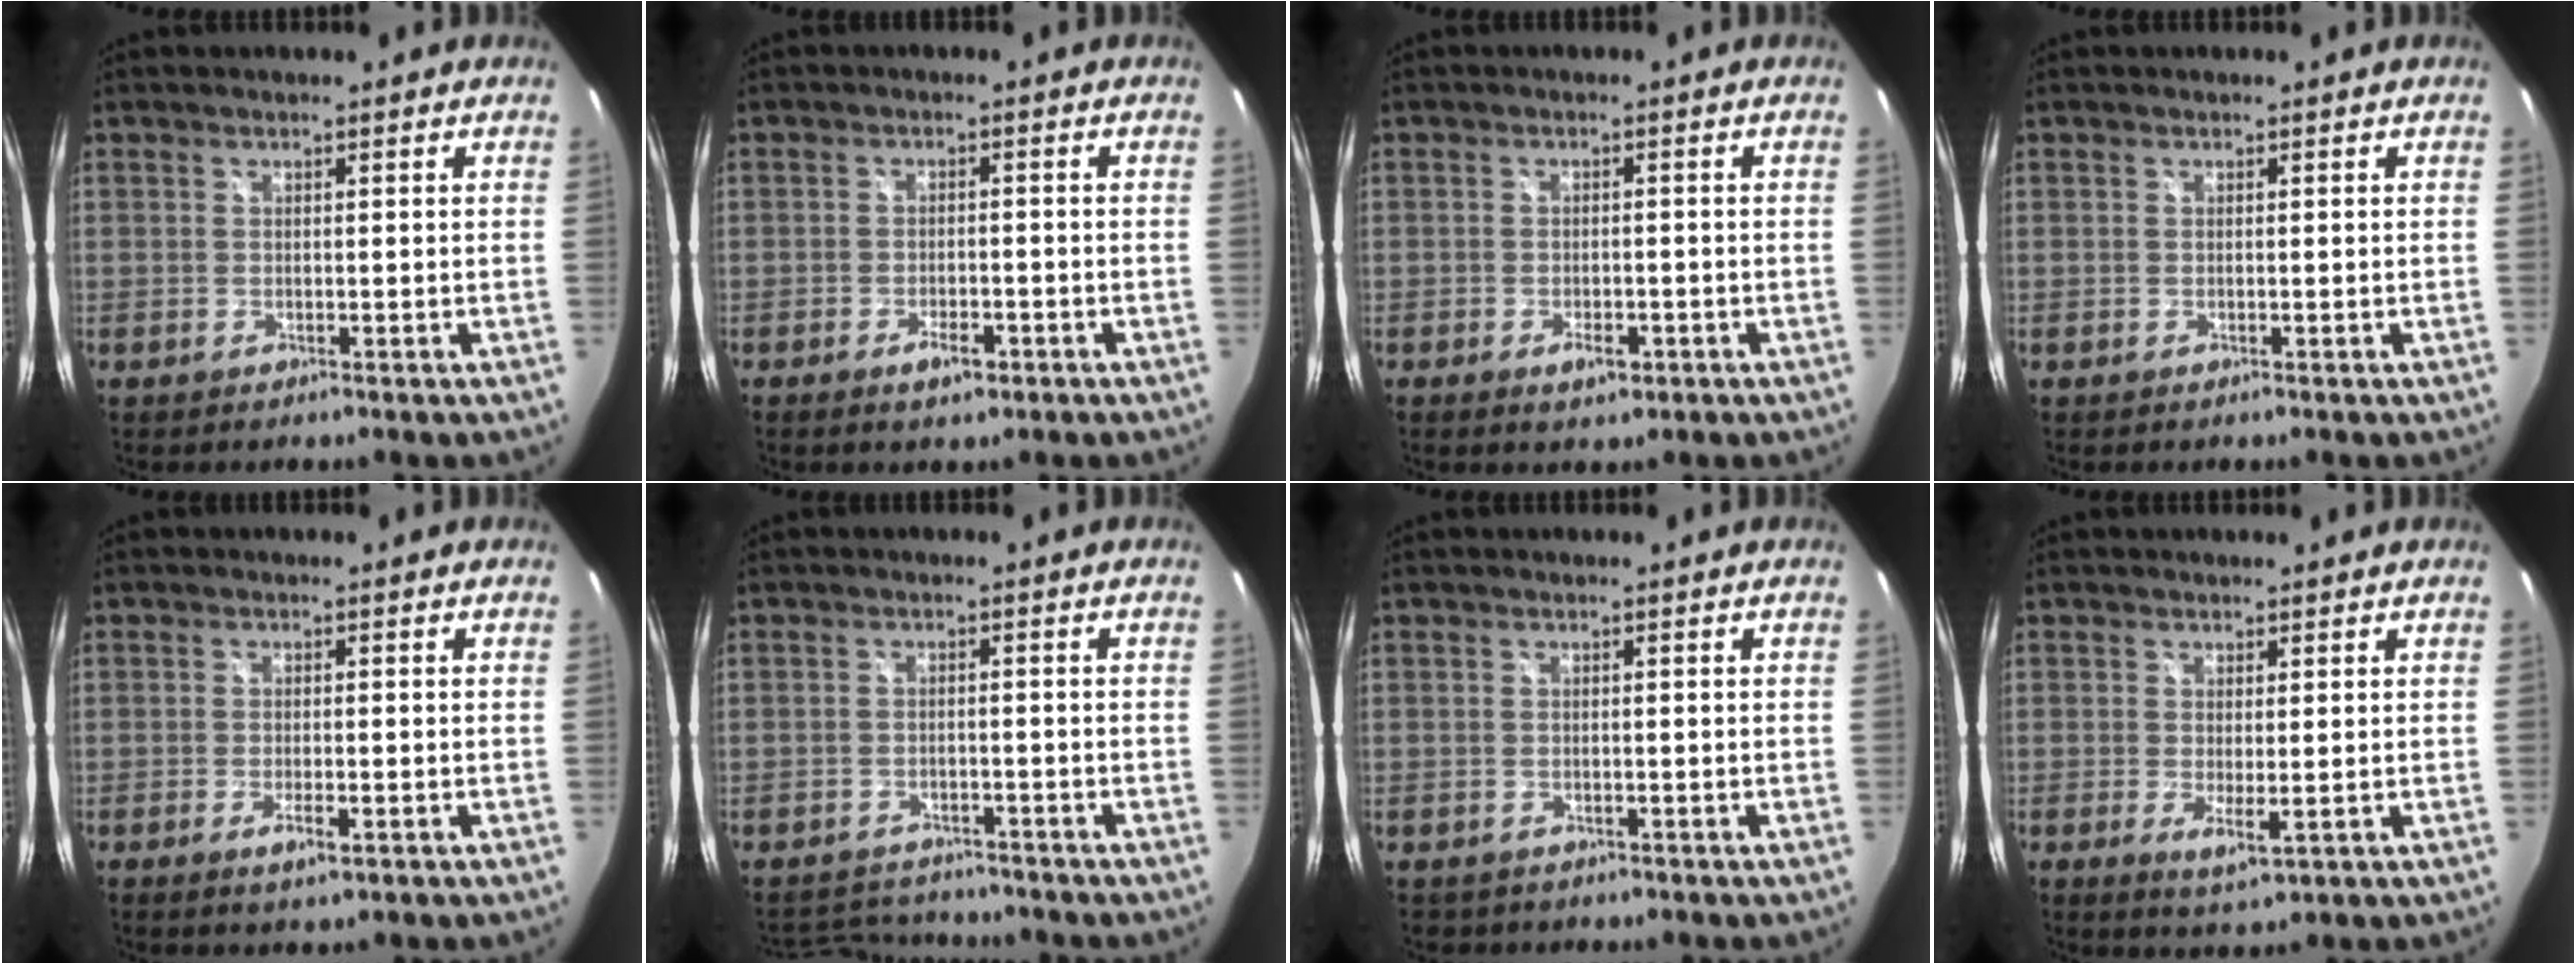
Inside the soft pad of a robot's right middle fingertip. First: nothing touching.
{"total": 3.0, "force": [-1.7, 1.2, 2.2], "torque": [-0.045, -0.003, -0.028]}
{"total": 2.8, "force": [-1.3, 1.3, 2.1], "torque": [-0.040, -0.006, -0.020]}
{"total": 0.0}
{"total": 2.4, "force": [-1.0, 0.3, 2.1], "torque": [-0.041, -0.006, -0.020]}
{"total": 6.6, "force": [-6.3, 1.8, 1.0], "torque": [-0.033, 0.011, -0.095]}
{"total": 0.9, "force": [-0.6, 0.7, 0.2], "torque": [-0.008, -0.003, -0.007]}
{"total": 3.0, "force": [0.0, 0.3, 3.0], "torque": [-0.052, -0.013, 0.001]}